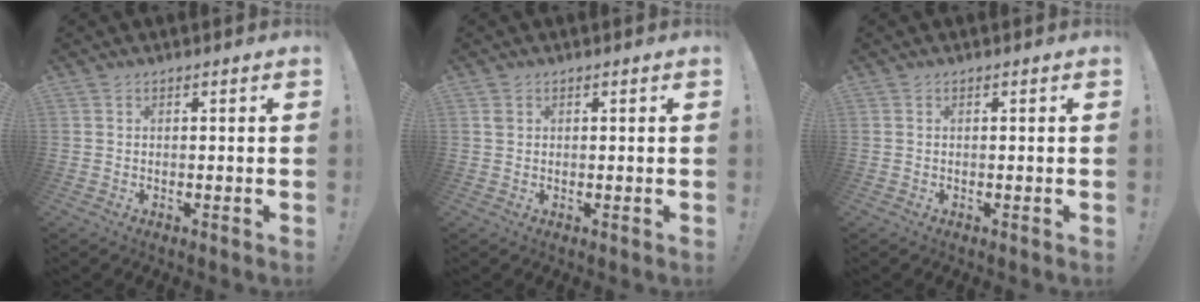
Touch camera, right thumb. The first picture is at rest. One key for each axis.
{"total": 1.3, "fx": 0.7, "fy": 1.0, "fz": 0.4, "tx": -0.008, "ty": 0.001, "tz": 0.013}
{"total": 0.0}